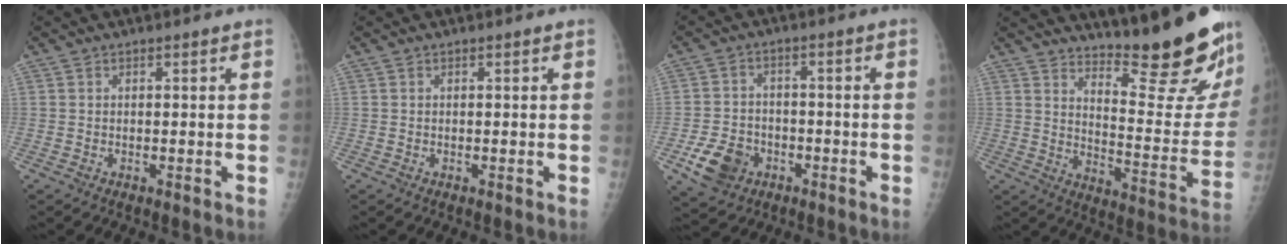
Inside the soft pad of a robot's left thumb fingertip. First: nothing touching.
{"total": 0.0}
{"total": 8.3, "force": [-3.8, 6.4, 3.9], "torque": [-0.058, 0.020, -0.061]}
{"total": 21.5, "force": [18.3, 3.3, 10.8], "torque": [-0.124, -0.175, 0.247]}